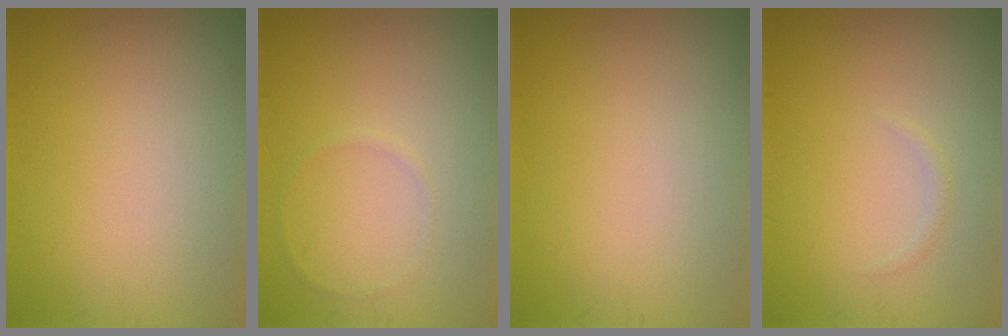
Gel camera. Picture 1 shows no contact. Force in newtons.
{"total": 0.6, "press": 0.6, "slide": 0.1}
{"total": 0.0}
{"total": 0.6, "press": 0.6, "slide": 0.0}